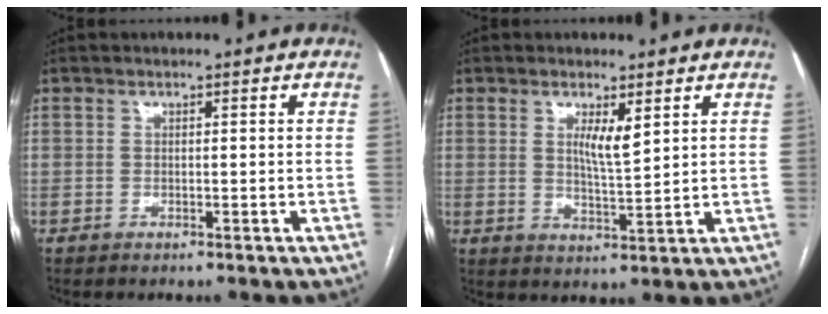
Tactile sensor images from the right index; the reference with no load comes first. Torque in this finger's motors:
{"motor_torque": [0.35, 0.05, 0.28, 0.06]}